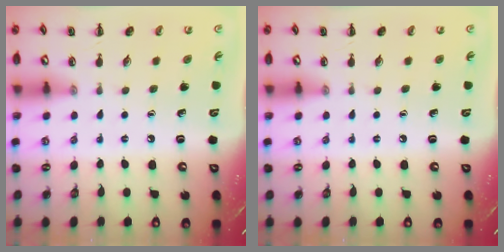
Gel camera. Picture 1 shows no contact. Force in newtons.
{"total": 0.0}